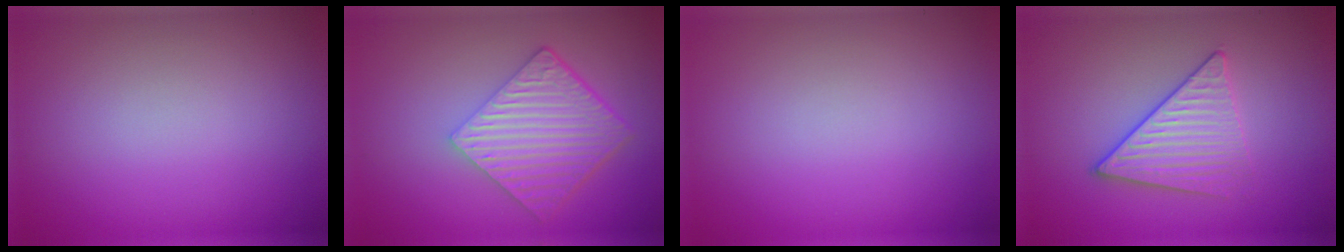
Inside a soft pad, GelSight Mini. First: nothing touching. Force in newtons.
{"total": 6.5, "press": 4.4, "slide": 4.7}
{"total": 0.0}
{"total": 3.4, "press": 3.2, "slide": 1.1}